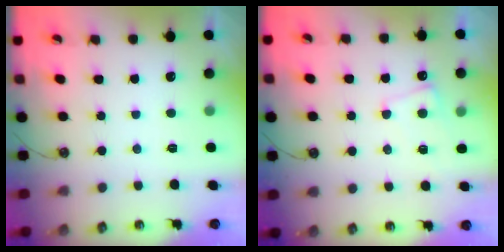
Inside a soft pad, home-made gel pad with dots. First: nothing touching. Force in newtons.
{"total": 2.4, "press": 2.4, "slide": 0.4}